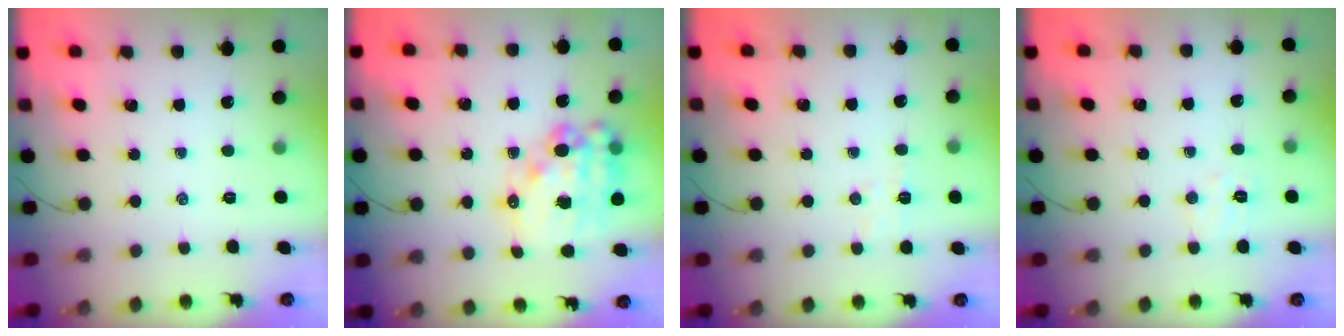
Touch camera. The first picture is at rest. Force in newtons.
{"total": 18.0, "press": 17.5, "slide": 3.8}
{"total": 3.5, "press": 3.3, "slide": 0.9}
{"total": 5.7, "press": 5.6, "slide": 1.2}